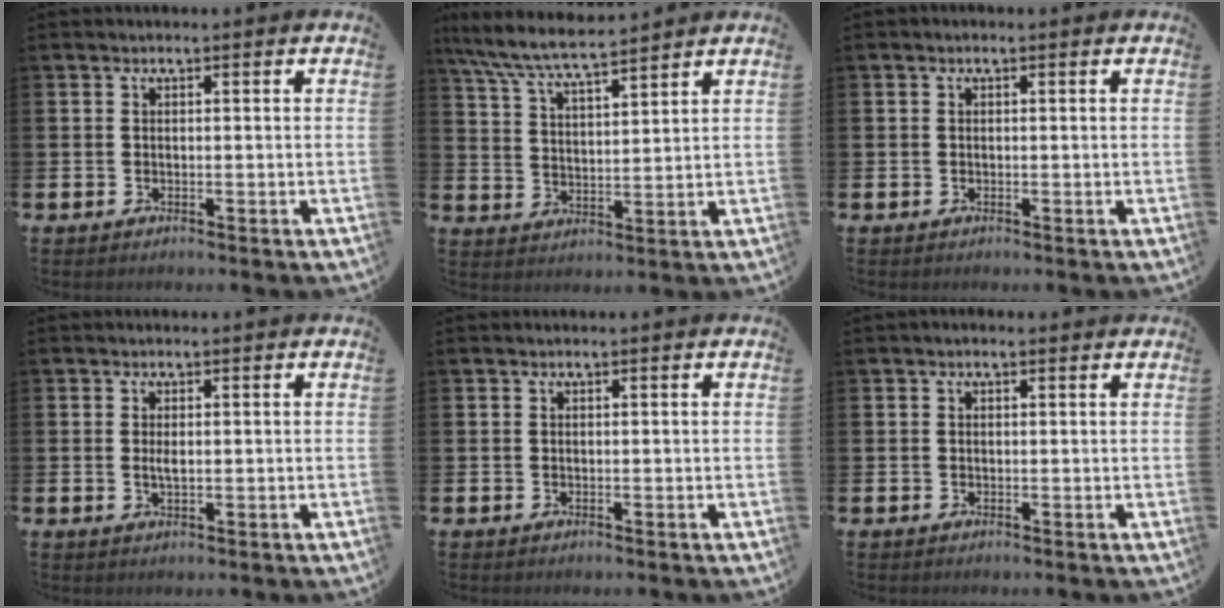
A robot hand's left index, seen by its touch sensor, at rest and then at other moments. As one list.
[{"total": 7.3, "force": [6.9, 0.4, 2.5], "torque": [-0.077, -0.036, 0.123]}, {"total": 0.0}, {"total": 1.4, "force": [0.1, 0.5, 1.3], "torque": [-0.024, 0.002, 0.000]}, {"total": 0.0}, {"total": 0.6, "force": [0.3, 0.3, 0.4], "torque": [-0.007, 0.006, 0.003]}]